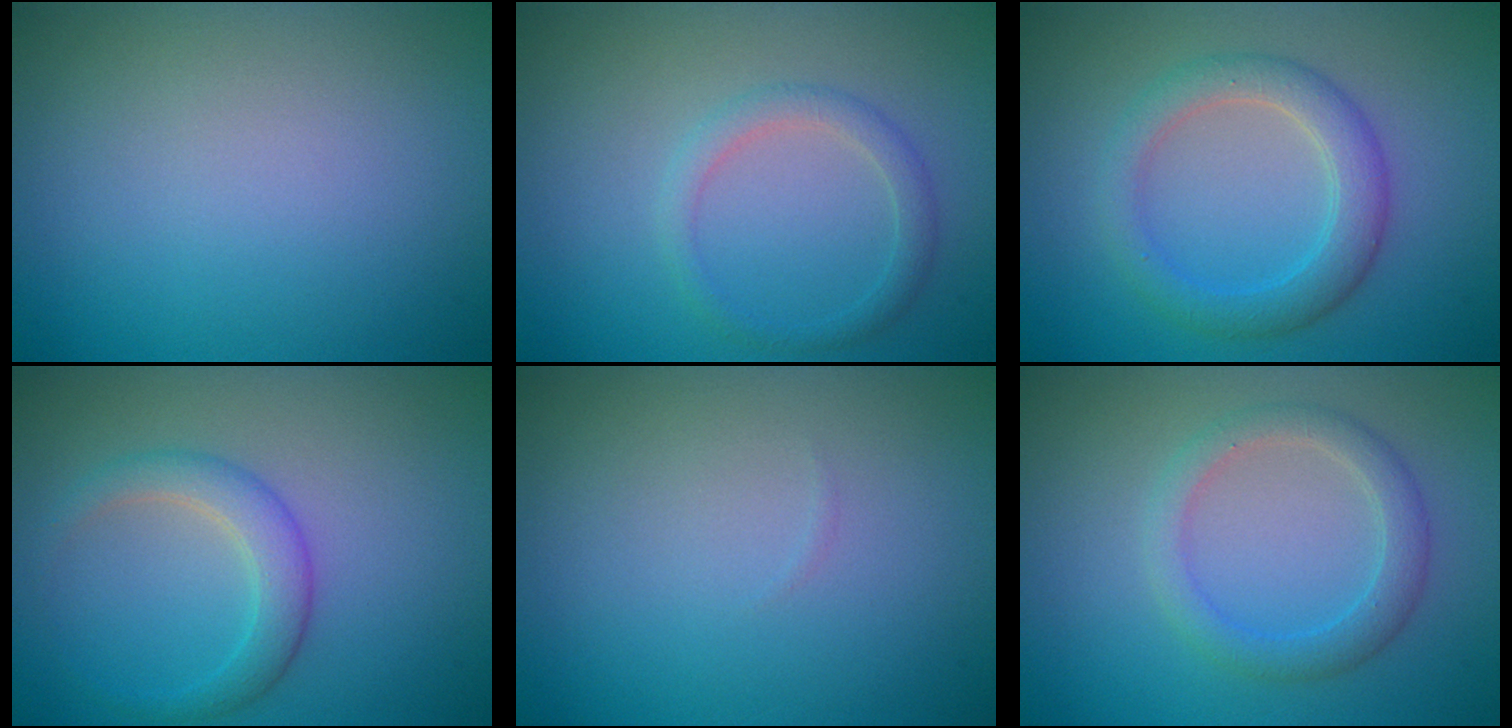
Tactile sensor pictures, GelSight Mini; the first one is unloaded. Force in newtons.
{"total": 1.9, "press": 1.9, "slide": 0.1}
{"total": 3.6, "press": 3.6, "slide": 0.2}
{"total": 2.8, "press": 2.8, "slide": 0.0}
{"total": 0.0}
{"total": 2.7, "press": 2.7, "slide": 0.0}